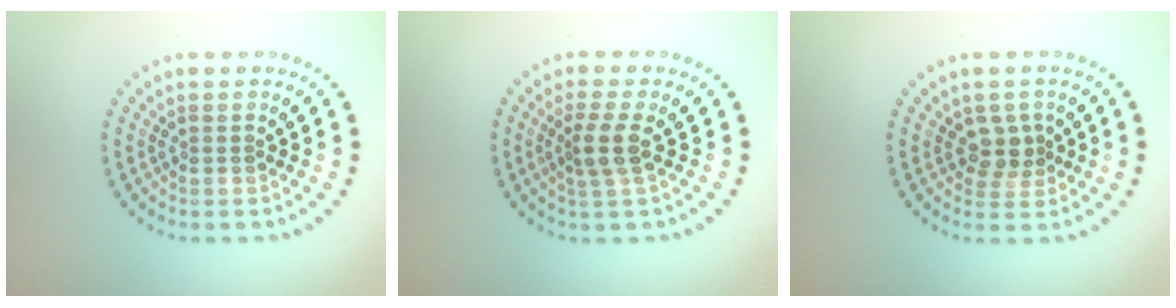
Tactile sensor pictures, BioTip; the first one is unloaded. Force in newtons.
{"total": 2.2, "press": 1.8, "slide": 1.3}
{"total": 2.2, "press": 1.7, "slide": 1.3}